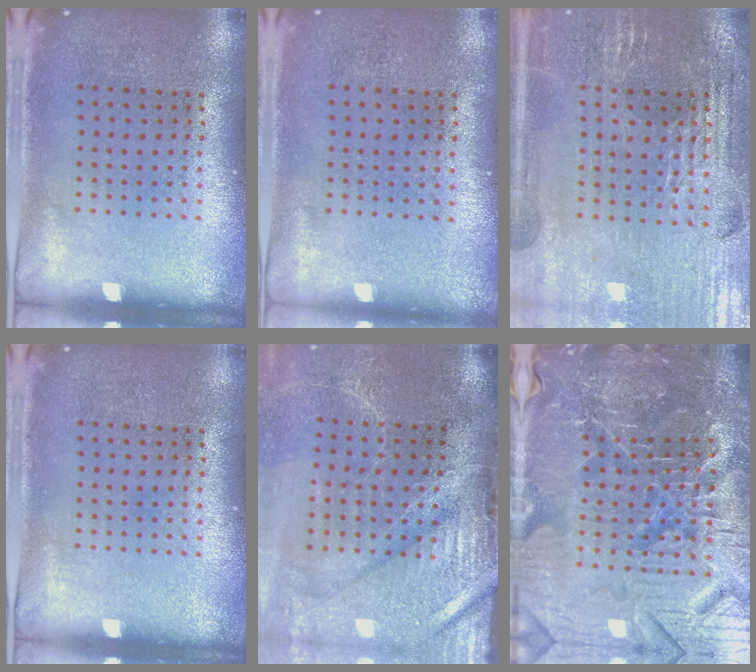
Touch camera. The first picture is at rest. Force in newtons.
{"total": 0.0}
{"total": 2.9, "press": 2.8, "slide": 0.5}
{"total": 0.0}
{"total": 4.5, "press": 3.7, "slide": 2.5}
{"total": 5.9, "press": 5.5, "slide": 2.2}